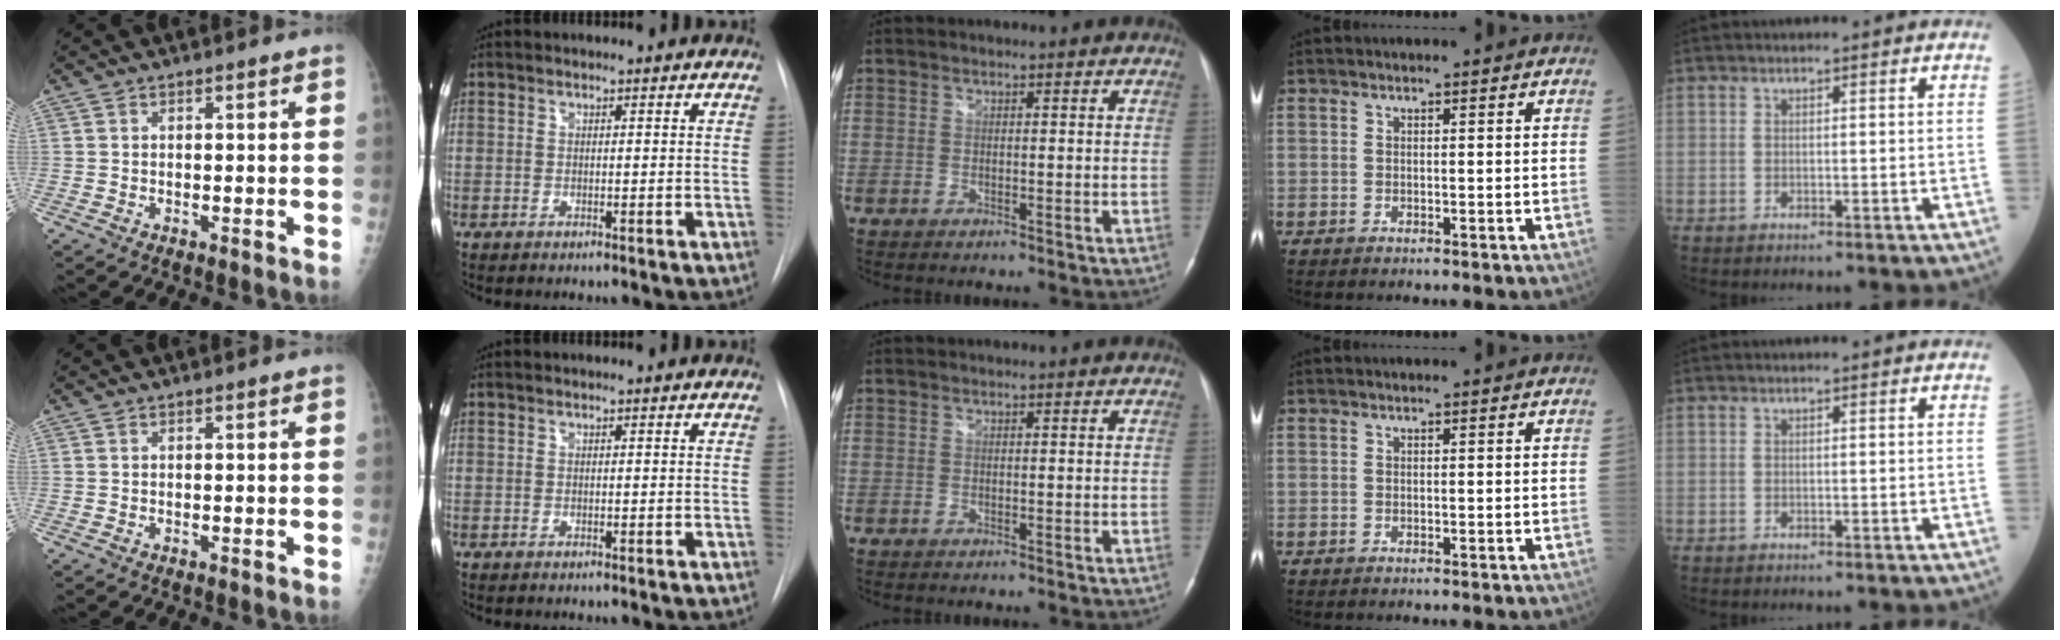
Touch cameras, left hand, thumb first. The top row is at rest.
{}